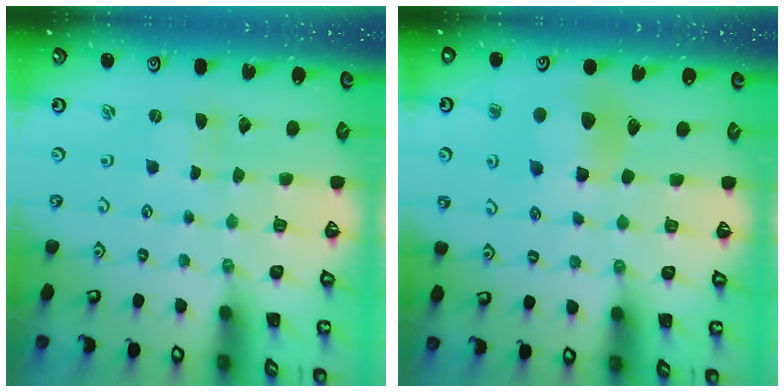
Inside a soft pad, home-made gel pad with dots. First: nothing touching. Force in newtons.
{"total": 9.7, "press": 9.6, "slide": 1.4}